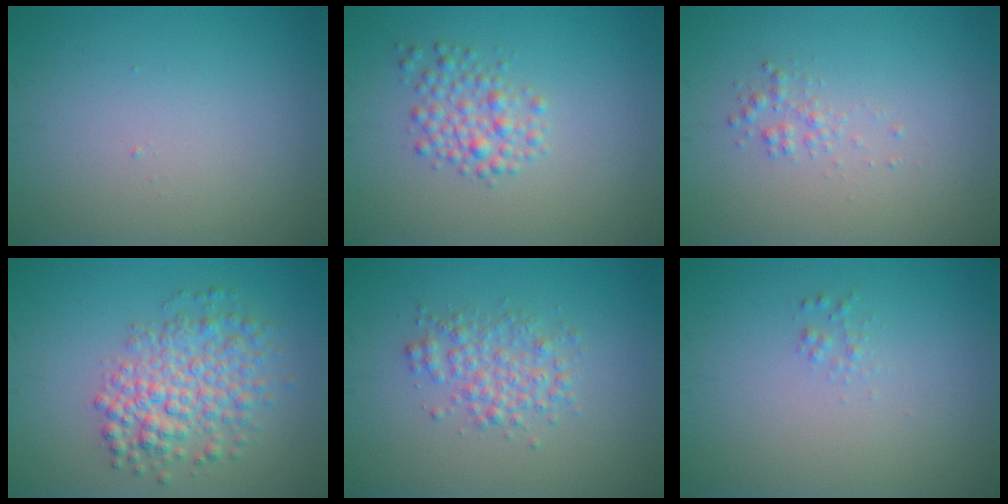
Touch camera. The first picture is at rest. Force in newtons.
{"total": 2.6, "press": 2.6, "slide": 0.1}
{"total": 1.2, "press": 1.2, "slide": 0.0}
{"total": 5.1, "press": 5.1, "slide": 0.2}
{"total": 2.7, "press": 2.7, "slide": 0.0}
{"total": 0.7, "press": 0.7, "slide": 0.0}